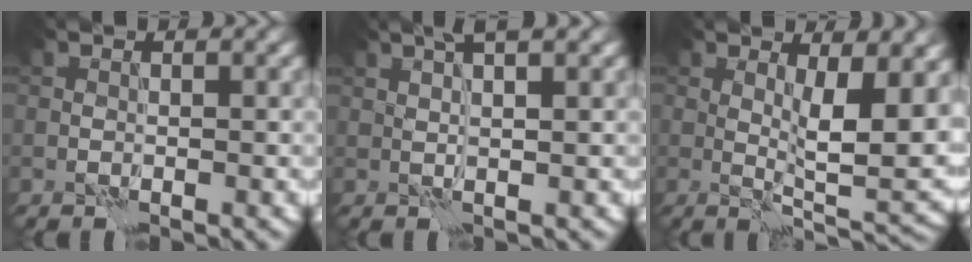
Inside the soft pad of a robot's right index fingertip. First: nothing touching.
{"total": 3.1, "force": [1.9, 0.5, 2.4], "torque": [-0.029, 0.000, 0.020]}
{"total": 7.2, "force": [1.6, 2.2, 6.7], "torque": [-0.103, -0.014, 0.034]}